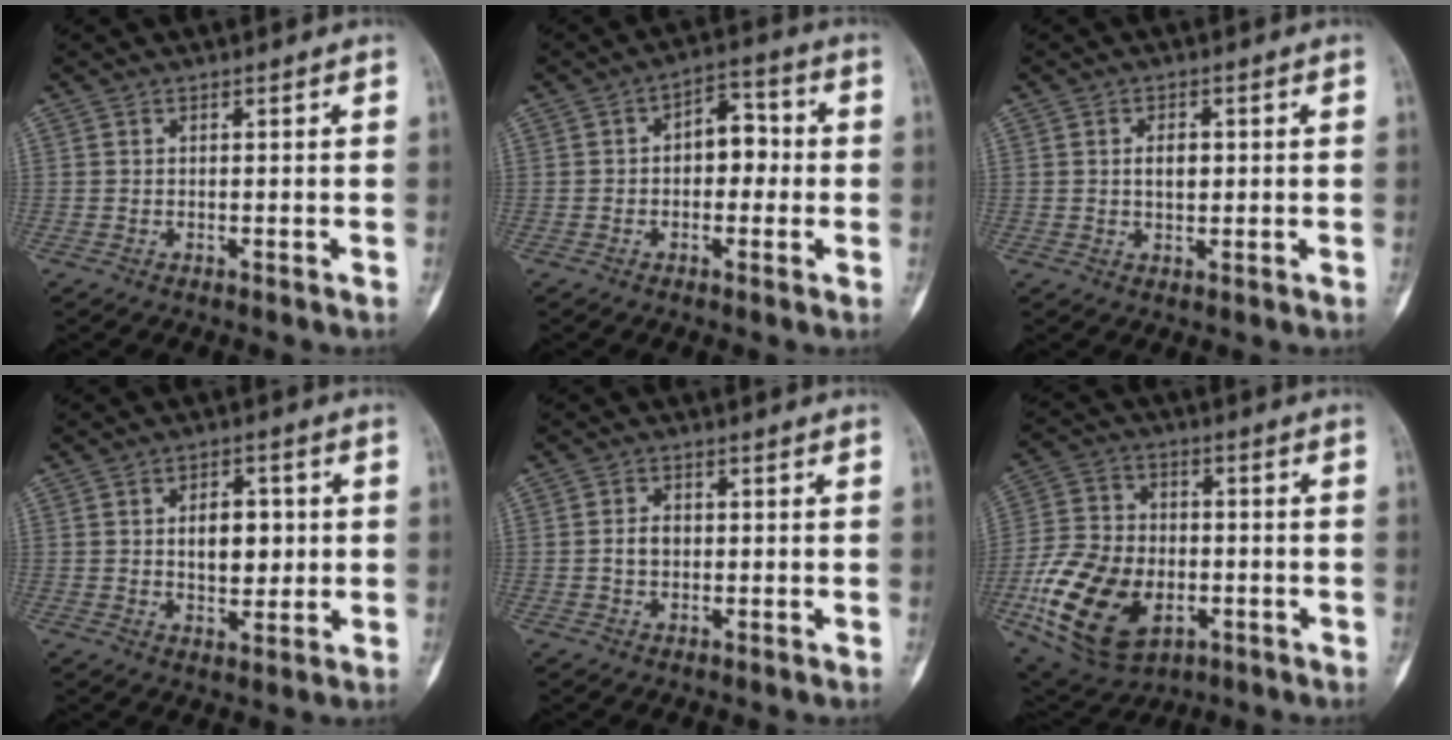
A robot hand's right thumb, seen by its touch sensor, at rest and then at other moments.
{"total": 7.6, "force": [0.1, 4.8, 5.8], "torque": [-0.049, 0.022, -0.009]}
{"total": 3.3, "force": [0.3, 2.1, 2.6], "torque": [-0.029, -0.001, 0.005]}
{"total": 7.9, "force": [0.8, 4.9, 6.1], "torque": [-0.056, -0.002, 0.015]}
{"total": 2.9, "force": [0.0, 2.2, 1.9], "torque": [-0.027, 0.006, -0.002]}
{"total": 19.7, "force": [-5.6, 12.9, 13.8], "torque": [-0.244, 0.008, -0.088]}